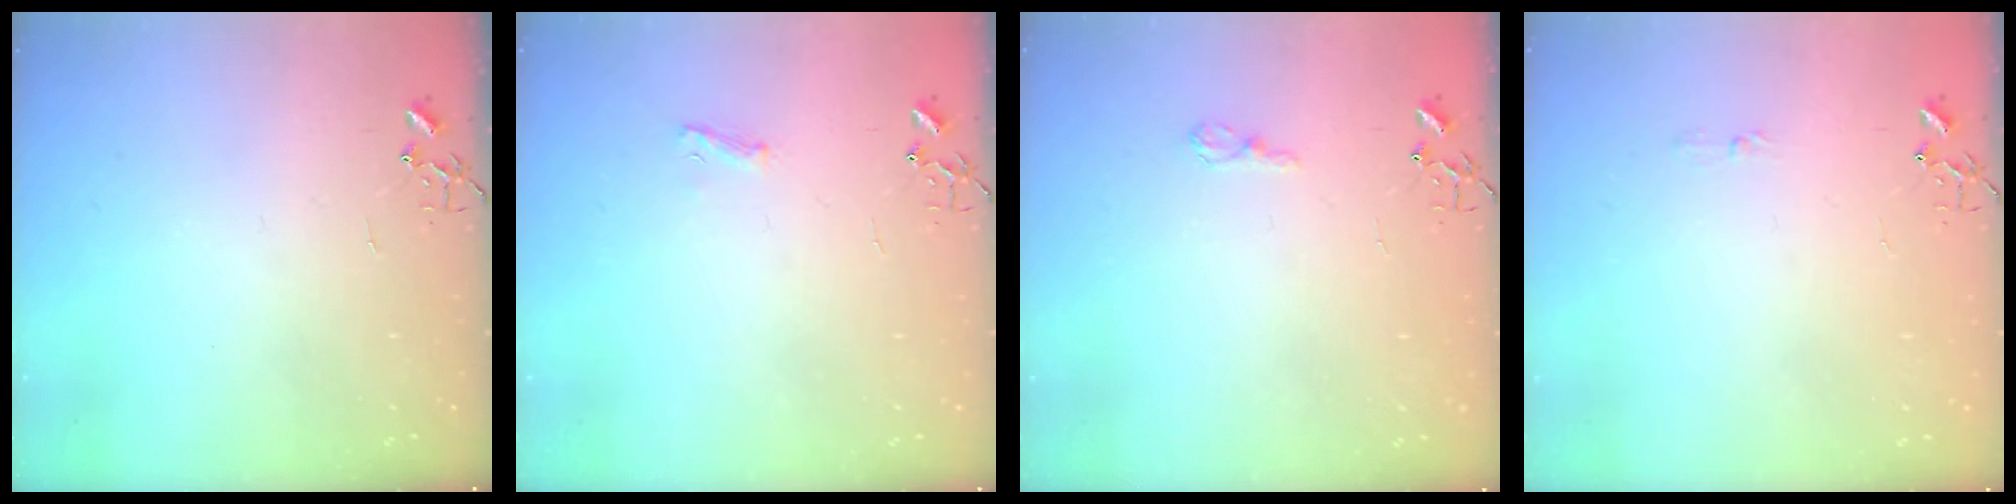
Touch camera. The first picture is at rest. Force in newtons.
{"total": 5.5, "press": 5.5, "slide": 0.7}
{"total": 7.3, "press": 7.3, "slide": 0.9}
{"total": 3.3, "press": 3.2, "slide": 0.4}